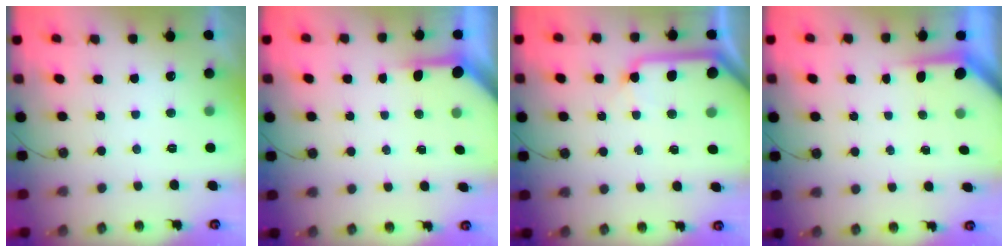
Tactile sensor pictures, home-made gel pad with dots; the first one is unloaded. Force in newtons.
{"total": 3.9, "press": 3.9, "slide": 0.3}
{"total": 11.7, "press": 11.6, "slide": 1.4}
{"total": 3.6, "press": 3.6, "slide": 0.3}